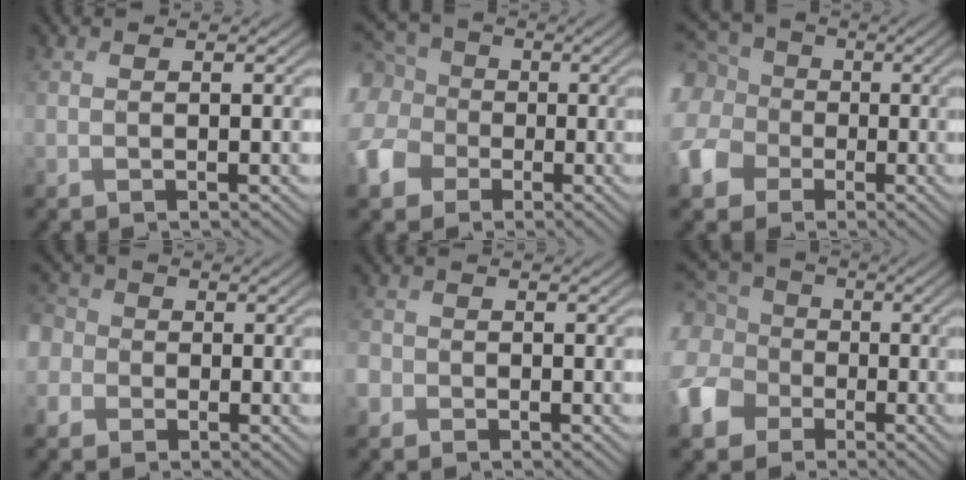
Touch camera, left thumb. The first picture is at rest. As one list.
[{"total": 11.4, "force": [-1.4, 9.8, 5.7], "torque": [-0.194, -0.009, -0.037]}, {"total": 12.5, "force": [-1.1, 10.8, 6.2], "torque": [-0.214, -0.006, -0.036]}, {"total": 5.5, "force": [-1.0, 5.1, 1.8], "torque": [-0.071, 0.005, -0.048]}, {"total": 2.0, "force": [-1.0, 1.7, 0.4], "torque": [-0.009, -0.004, -0.026]}, {"total": 12.4, "force": [-2.2, 10.6, 6.2], "torque": [-0.205, -0.019, -0.053]}]